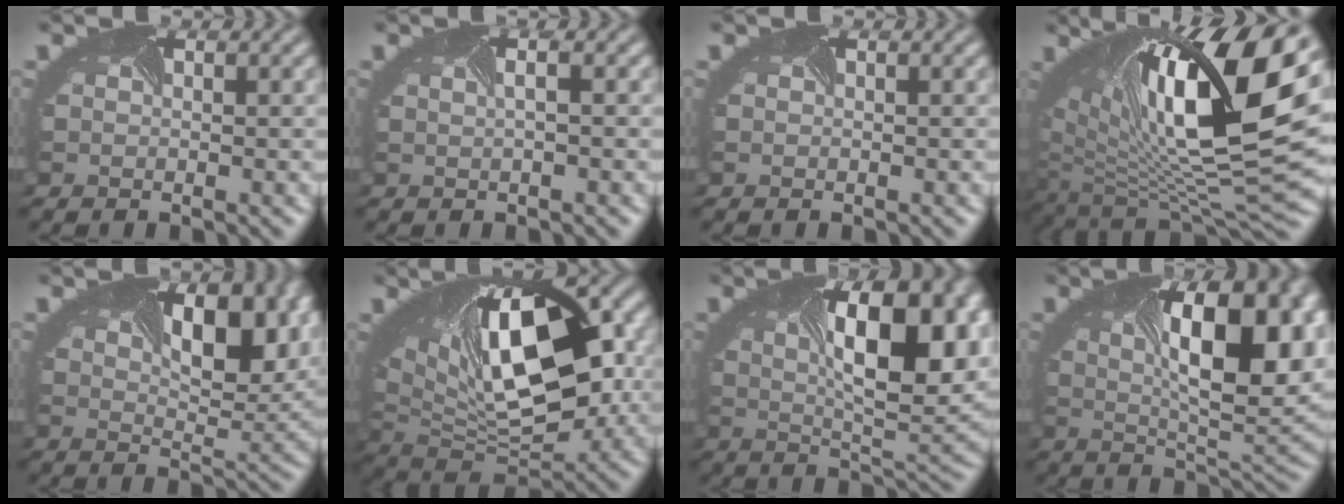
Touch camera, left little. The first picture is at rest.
{"total": 0.8, "force": [-0.5, 0.2, 0.6], "torque": [-0.002, 0.002, -0.005]}
{"total": 0.0}
{"total": 15.6, "force": [3.5, 5.9, 14.0], "torque": [-0.232, -0.006, 0.077]}
{"total": 8.7, "force": [2.6, 3.8, 7.4], "torque": [-0.101, 0.003, 0.039]}
{"total": 12.4, "force": [1.6, 6.2, 10.6], "torque": [-0.176, -0.008, 0.040]}
{"total": 11.3, "force": [1.5, 4.4, 10.3], "torque": [-0.145, -0.004, 0.032]}
{"total": 12.4, "force": [1.6, 5.1, 11.3], "torque": [-0.153, 0.000, 0.031]}